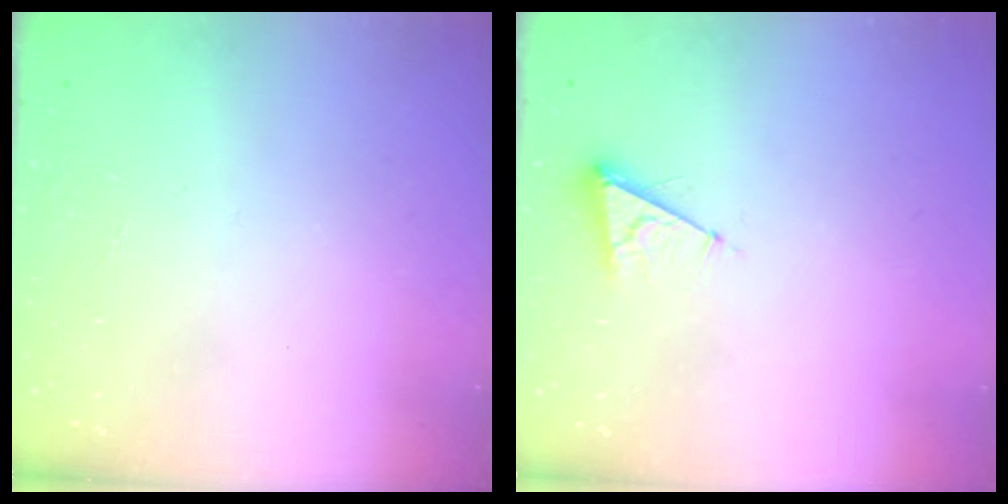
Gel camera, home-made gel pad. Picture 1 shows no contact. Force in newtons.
{"total": 4.4, "press": 4.4, "slide": 0.6}